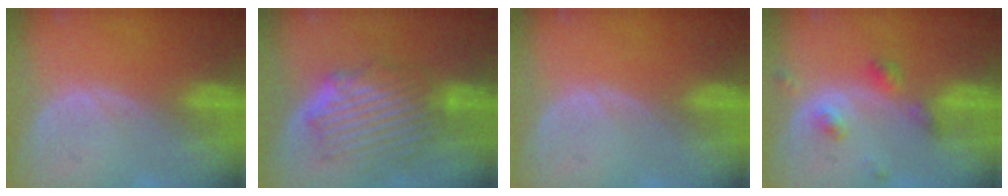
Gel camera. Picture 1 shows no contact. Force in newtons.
{"total": 9.2, "press": 8.3, "slide": 4.0}
{"total": 0.0}
{"total": 4.9, "press": 4.3, "slide": 2.2}